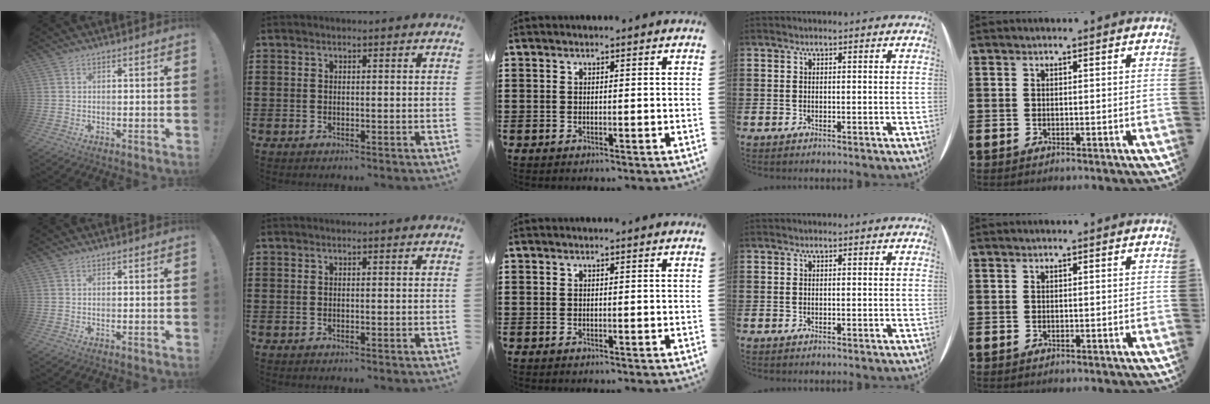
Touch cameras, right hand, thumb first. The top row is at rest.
{}